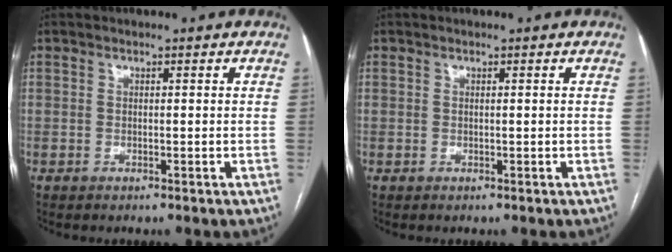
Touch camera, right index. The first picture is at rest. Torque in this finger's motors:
{"motor_torque": [-1.92, -0.22, -1.05, -0.21]}